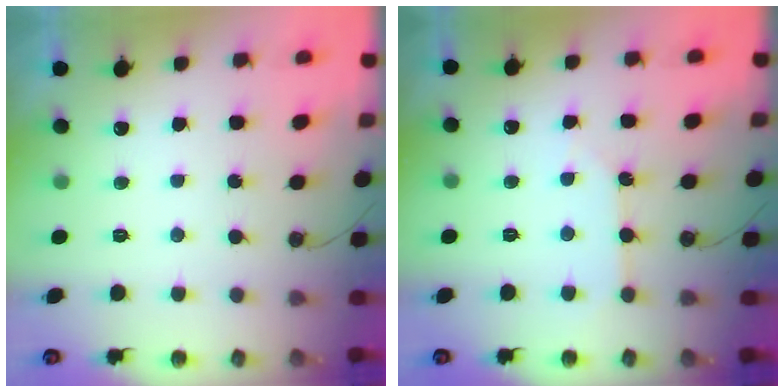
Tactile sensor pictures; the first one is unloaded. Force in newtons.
{"total": 2.8, "press": 2.8, "slide": 0.5}